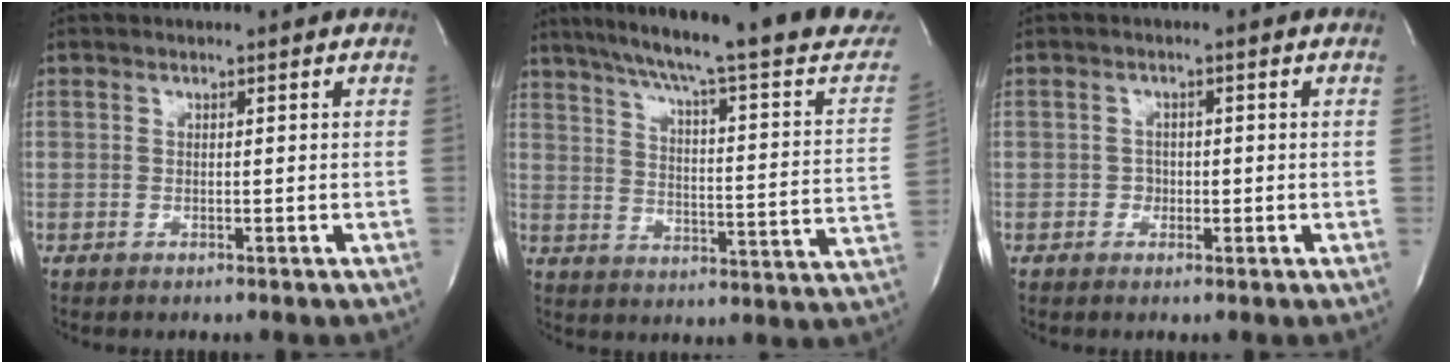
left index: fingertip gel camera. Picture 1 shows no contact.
{"total": 27.6, "force": [23.8, 1.1, 13.9], "torque": [-0.210, -0.057, 0.298]}
{"total": 1.4, "force": [-0.4, 1.2, 0.5], "torque": [-0.002, 0.006, -0.006]}